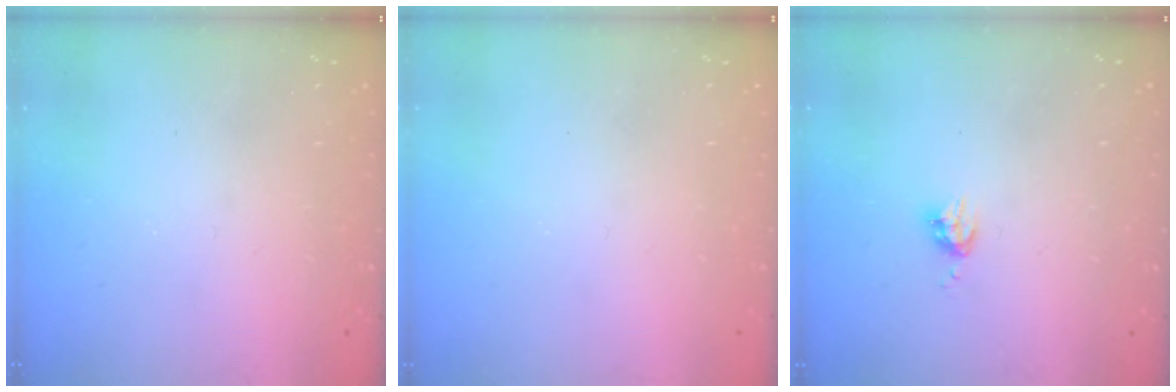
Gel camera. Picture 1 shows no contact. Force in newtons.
{"total": 0.0}
{"total": 4.0, "press": 3.9, "slide": 0.6}